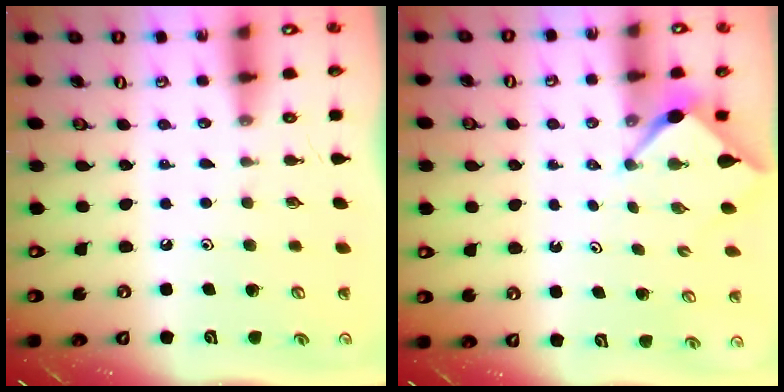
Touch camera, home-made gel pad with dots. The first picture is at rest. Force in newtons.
{"total": 2.6, "press": 2.5, "slide": 0.3}